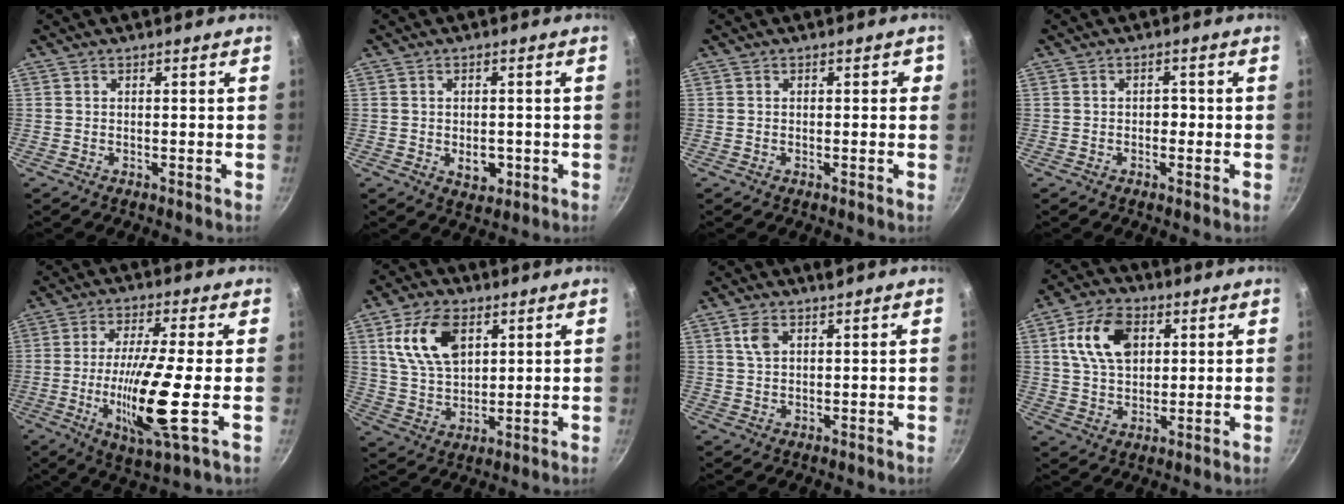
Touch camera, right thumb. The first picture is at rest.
{"total": 4.3, "force": [-0.9, 2.9, 3.1], "torque": [-0.033, 0.001, -0.006]}
{"total": 1.0, "force": [0.2, 0.9, 0.3], "torque": [0.015, -0.004, -0.003]}
{"total": 2.0, "force": [-0.4, 1.4, 1.4], "torque": [-0.012, 0.004, -0.007]}
{"total": 14.9, "force": [-2.5, 1.8, 14.6], "torque": [-0.281, -0.008, -0.046]}
{"total": 12.8, "force": [4.8, 7.7, 8.9], "torque": [-0.148, -0.014, 0.094]}
{"total": 3.3, "force": [1.7, 1.8, 2.2], "torque": [-0.040, -0.004, 0.036]}
{"total": 12.0, "force": [3.6, 8.0, 8.2], "torque": [-0.128, 0.002, 0.060]}